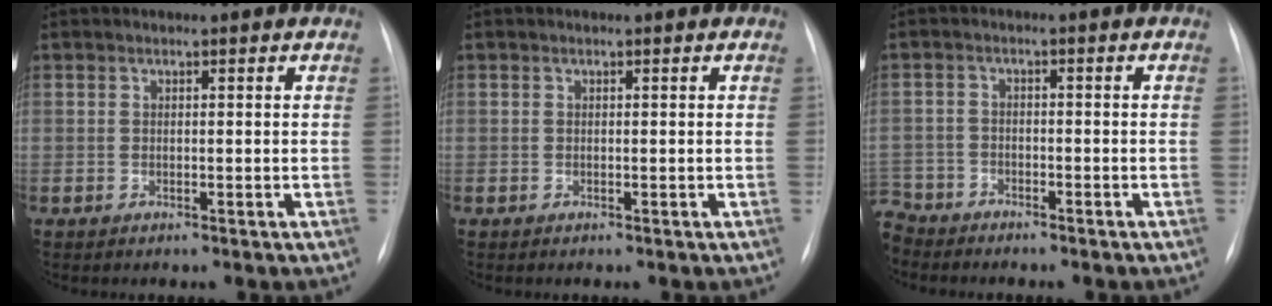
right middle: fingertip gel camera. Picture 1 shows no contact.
{"total": 0.0}
{"total": 5.6, "force": [-5.1, 2.4, 0.2], "torque": [-0.002, -0.006, -0.095]}